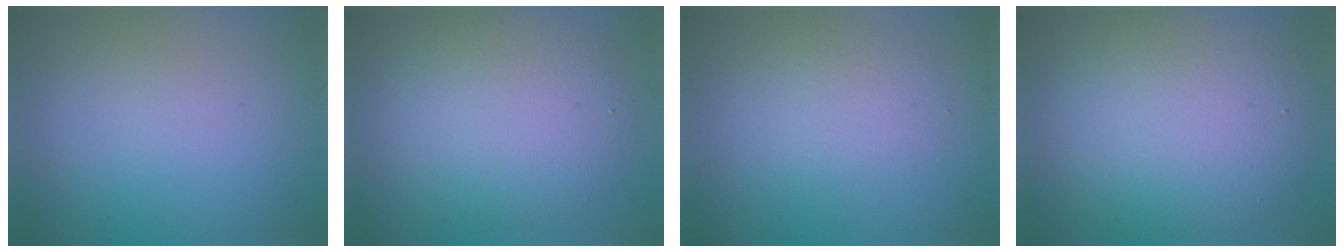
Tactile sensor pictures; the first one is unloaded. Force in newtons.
{"total": 6.4, "press": 6.4, "slide": 0.4}
{"total": 2.2, "press": 2.2, "slide": 0.1}
{"total": 9.5, "press": 9.5, "slide": 0.3}